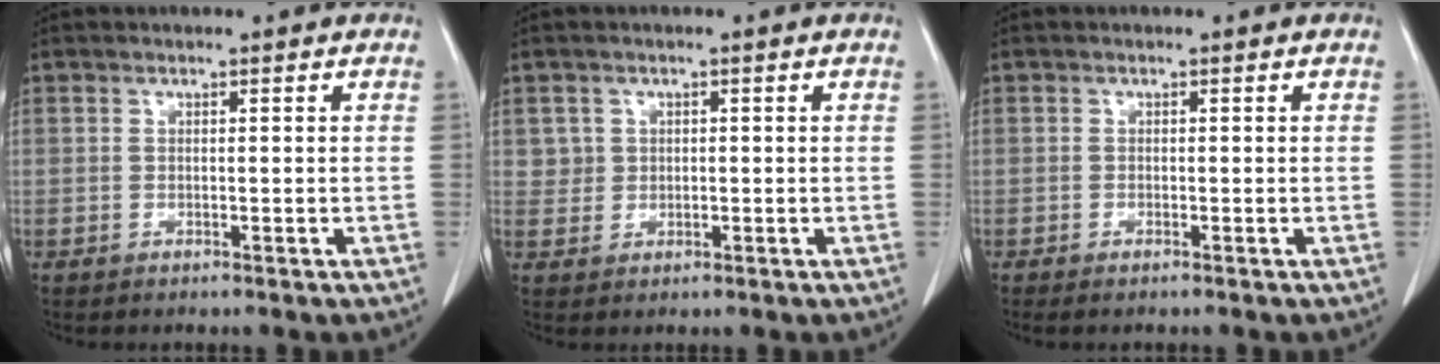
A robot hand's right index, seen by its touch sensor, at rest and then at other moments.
{"total": 2.3, "force": [0.7, 2.2, 0.0], "torque": [0.012, 0.002, 0.009]}
{"total": 0.6, "force": [-0.5, 0.0, 0.4], "torque": [-0.009, -0.003, -0.006]}